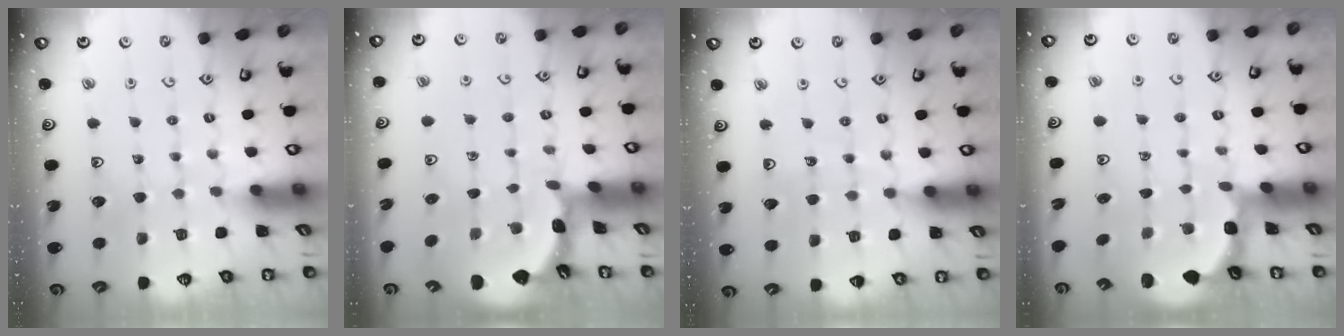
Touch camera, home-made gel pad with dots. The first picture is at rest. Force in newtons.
{"total": 1.8, "press": 1.8, "slide": 0.2}
{"total": 2.5, "press": 2.5, "slide": 0.2}
{"total": 2.4, "press": 1.7, "slide": 1.6}